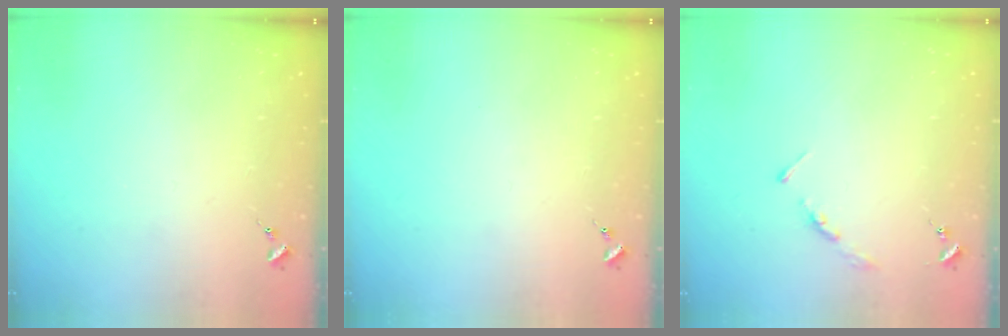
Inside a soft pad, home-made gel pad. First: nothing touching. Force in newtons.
{"total": 0.0}
{"total": 3.5, "press": 3.5, "slide": 0.4}